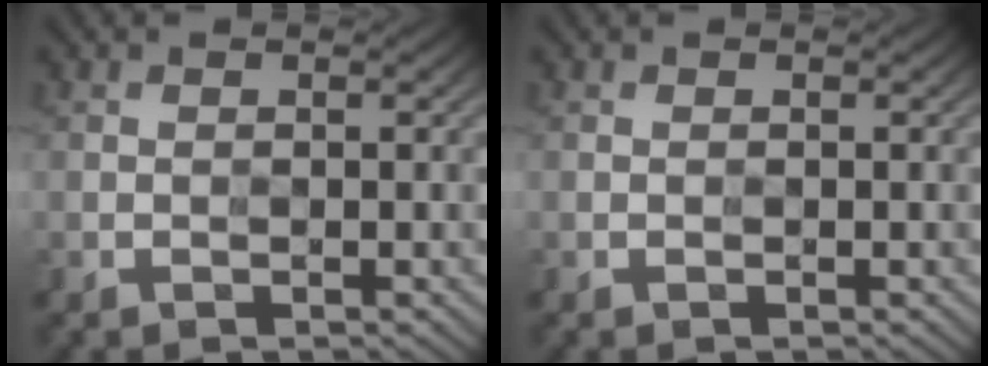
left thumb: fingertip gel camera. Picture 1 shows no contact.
{"total": 0.0}